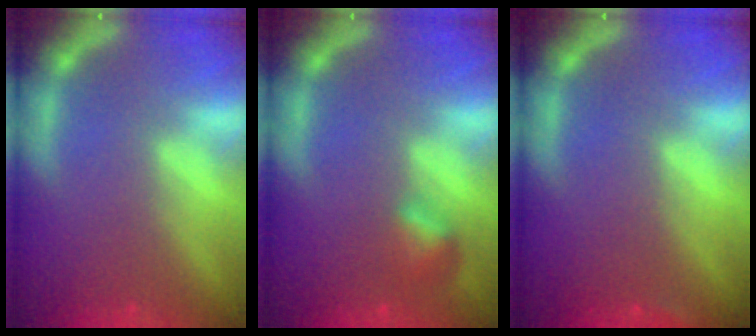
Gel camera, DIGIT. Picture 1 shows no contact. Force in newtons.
{"total": 1.9}
{"total": 0.9}